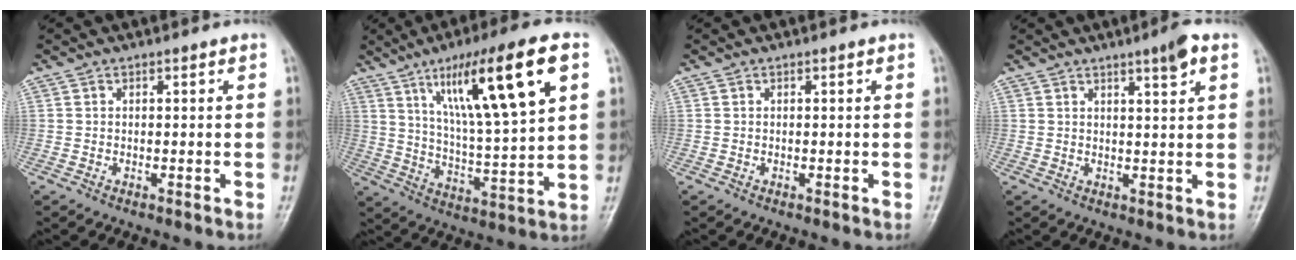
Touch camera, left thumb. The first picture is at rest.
{"total": 20.6, "force": [8.8, 3.9, 18.2], "torque": [-0.286, -0.018, 0.149]}
{"total": 0.0}
{"total": 4.4, "force": [2.4, 0.6, 3.6], "torque": [-0.053, -0.008, 0.037]}